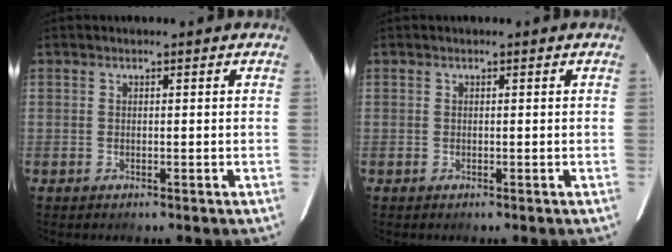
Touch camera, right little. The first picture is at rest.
{"total": 0.0}